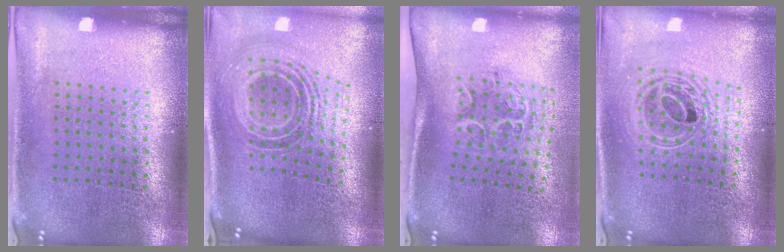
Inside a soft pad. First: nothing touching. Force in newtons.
{"total": 1.8, "press": 1.3, "slide": 1.2}
{"total": 1.4, "press": 1.3, "slide": 0.7}
{"total": 2.0, "press": 1.5, "slide": 1.3}